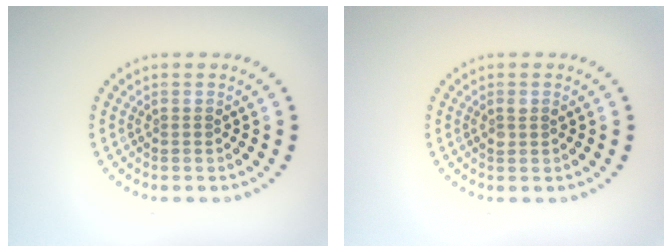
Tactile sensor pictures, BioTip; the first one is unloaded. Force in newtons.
{"total": 1.1, "press": 1.0, "slide": 0.4}